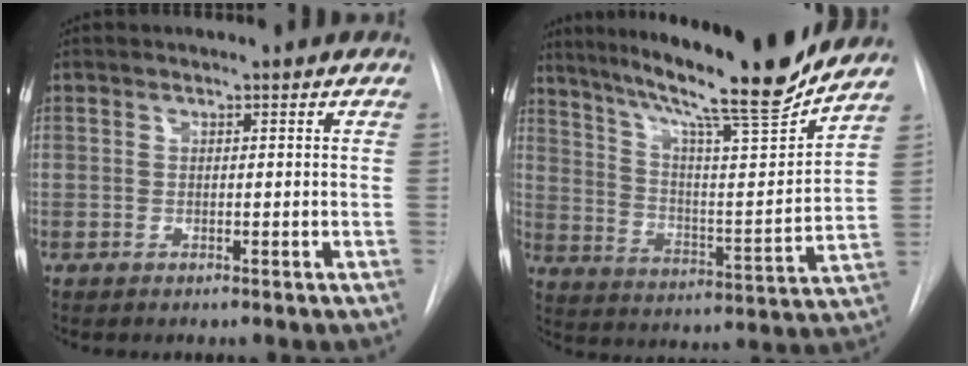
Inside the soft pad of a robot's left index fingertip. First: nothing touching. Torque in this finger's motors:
{"motor_torque": [1.03, -1.10, 0.56, 0.19]}